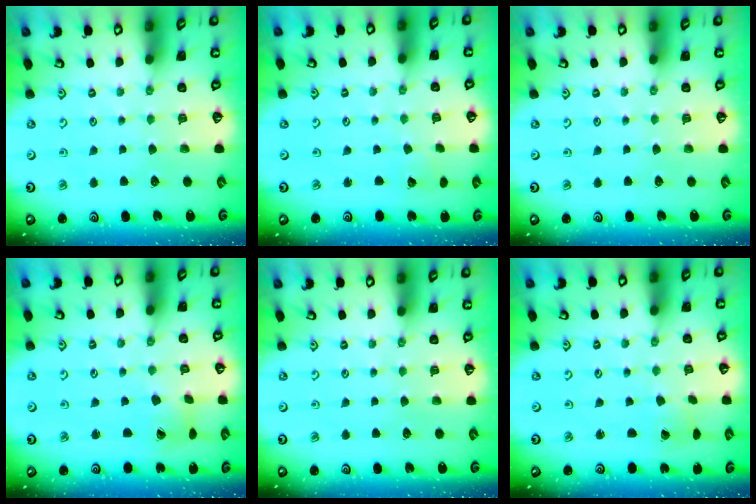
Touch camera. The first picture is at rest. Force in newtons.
{"total": 1.4, "press": 1.4, "slide": 0.1}
{"total": 0.0}
{"total": 2.7, "press": 2.7, "slide": 0.4}
{"total": 0.0}
{"total": 2.1, "press": 2.1, "slide": 0.1}